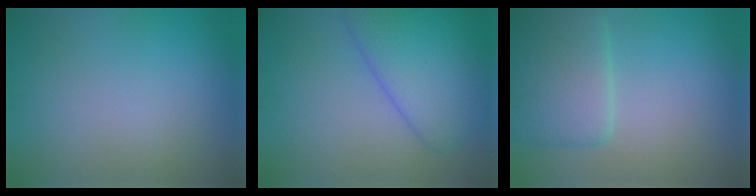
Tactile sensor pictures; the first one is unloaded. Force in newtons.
{"total": 6.5, "press": 6.5, "slide": 0.5}
{"total": 5.4, "press": 5.4, "slide": 0.3}